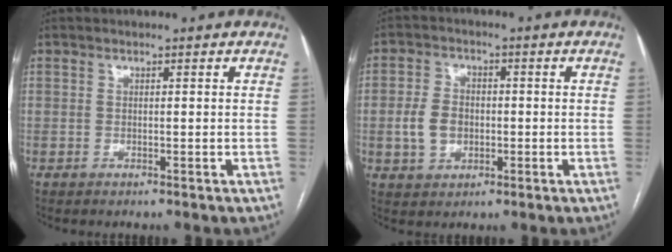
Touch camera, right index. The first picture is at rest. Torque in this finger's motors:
{"motor_torque": [0.67, 0.17, 0.19, 0.04]}